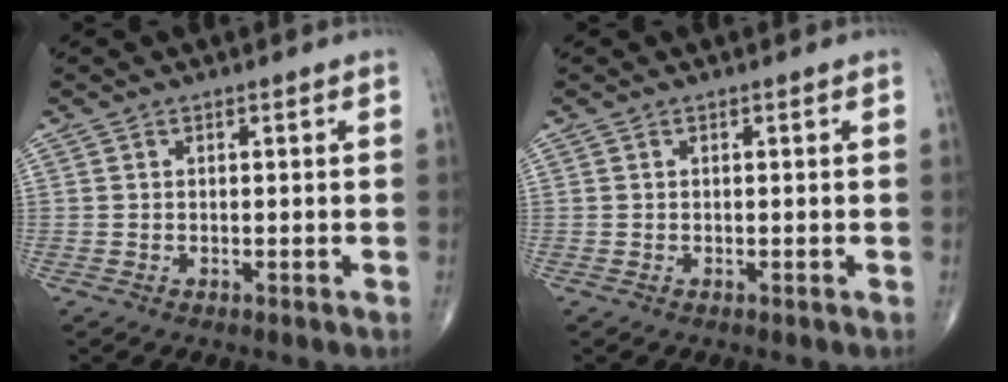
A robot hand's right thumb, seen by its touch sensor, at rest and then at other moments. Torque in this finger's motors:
{"motor_torque": [0.00, 0.00, -0.03, 0.00, 0.01]}